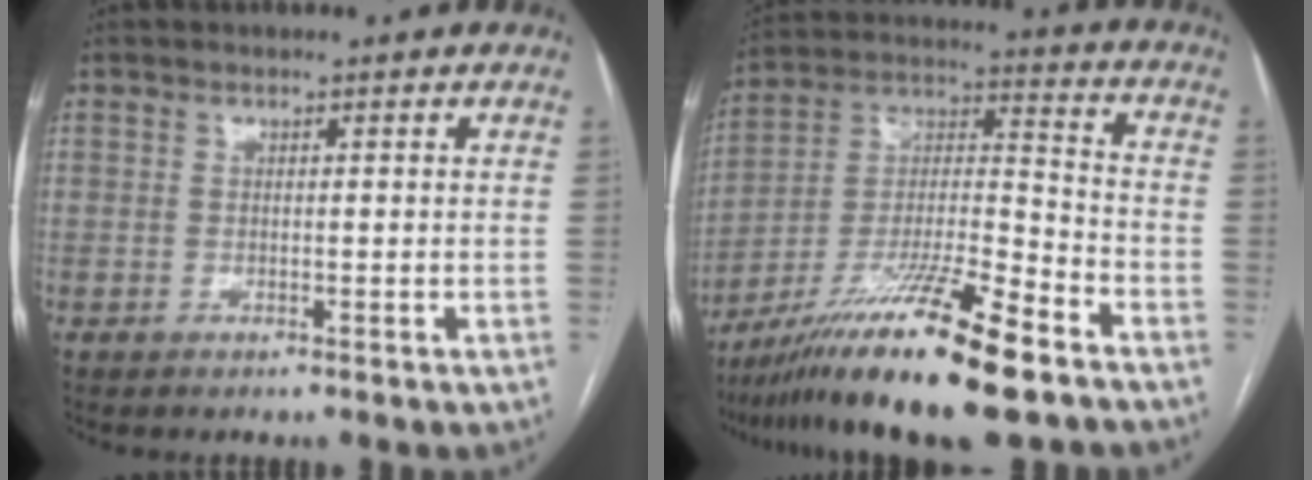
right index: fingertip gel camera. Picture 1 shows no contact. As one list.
[{"total": 19.5, "force": [-13.5, 1.2, 14.0], "torque": [-0.266, -0.027, -0.241]}]